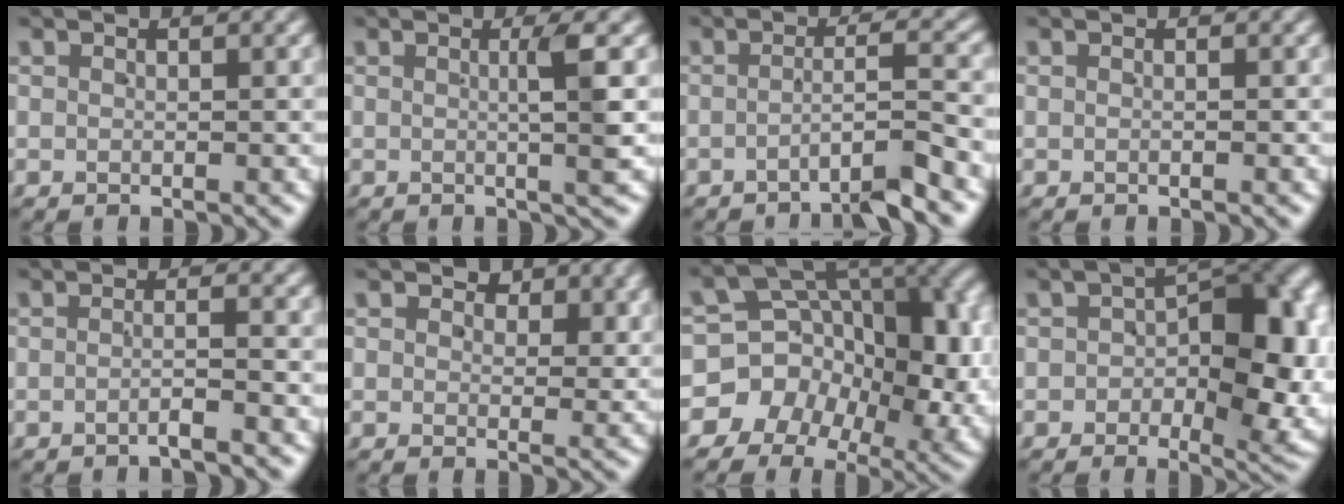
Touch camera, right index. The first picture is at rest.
{"total": 2.6, "force": [0.3, -0.4, 2.6], "torque": [-0.035, 0.003, 0.003]}
{"total": 3.5, "force": [-2.5, -0.3, 2.4], "torque": [-0.038, -0.001, -0.041]}
{"total": 0.0}
{"total": 1.5, "force": [-1.1, -0.2, 1.0], "torque": [-0.015, 0.001, -0.026]}
{"total": 2.0, "force": [1.2, 1.3, 0.9], "torque": [-0.007, -0.008, 0.020]}
{"total": 16.3, "force": [-0.9, 13.2, 9.6], "torque": [-0.199, -0.034, -0.016]}
{"total": 9.3, "force": [-0.7, 4.5, 8.1], "torque": [-0.093, 0.000, -0.010]}